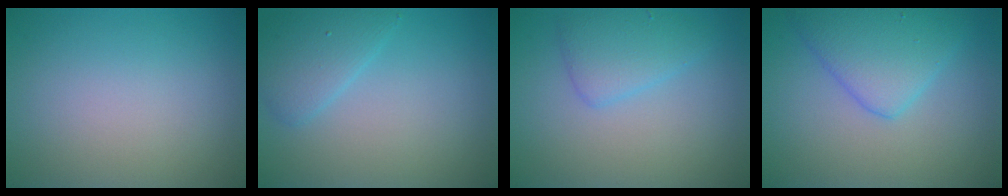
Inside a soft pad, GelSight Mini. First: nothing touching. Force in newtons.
{"total": 2.7, "press": 2.7, "slide": 0.2}
{"total": 2.8, "press": 2.8, "slide": 0.3}
{"total": 4.6, "press": 4.6, "slide": 0.2}